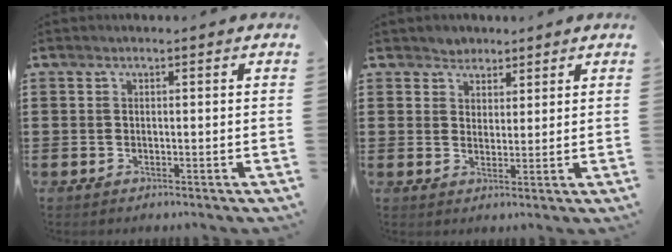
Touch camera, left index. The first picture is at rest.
{"total": 2.9, "force": [2.0, 2.1, -0.2], "torque": [-0.012, 0.012, 0.036]}